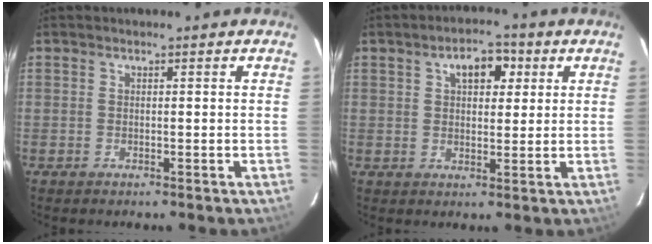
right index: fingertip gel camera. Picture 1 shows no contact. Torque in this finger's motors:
{"motor_torque": [0.35, 0.24, 0.17, 0.05]}